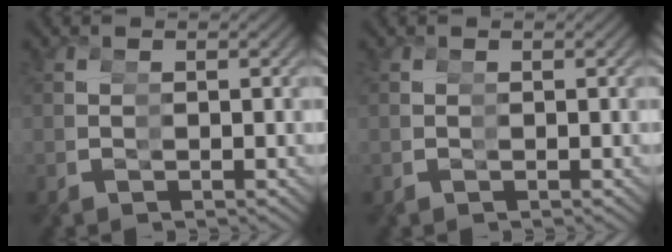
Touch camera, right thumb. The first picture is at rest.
{"total": 0.0}